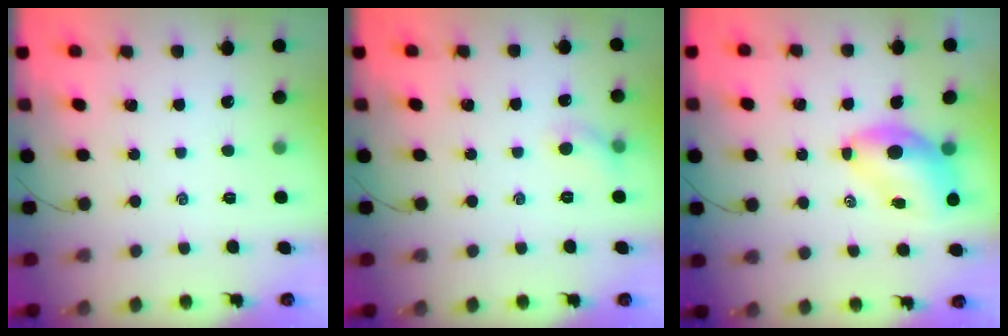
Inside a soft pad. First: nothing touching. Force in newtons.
{"total": 4.7, "press": 4.5, "slide": 1.2}
{"total": 8.3, "press": 8.0, "slide": 2.2}